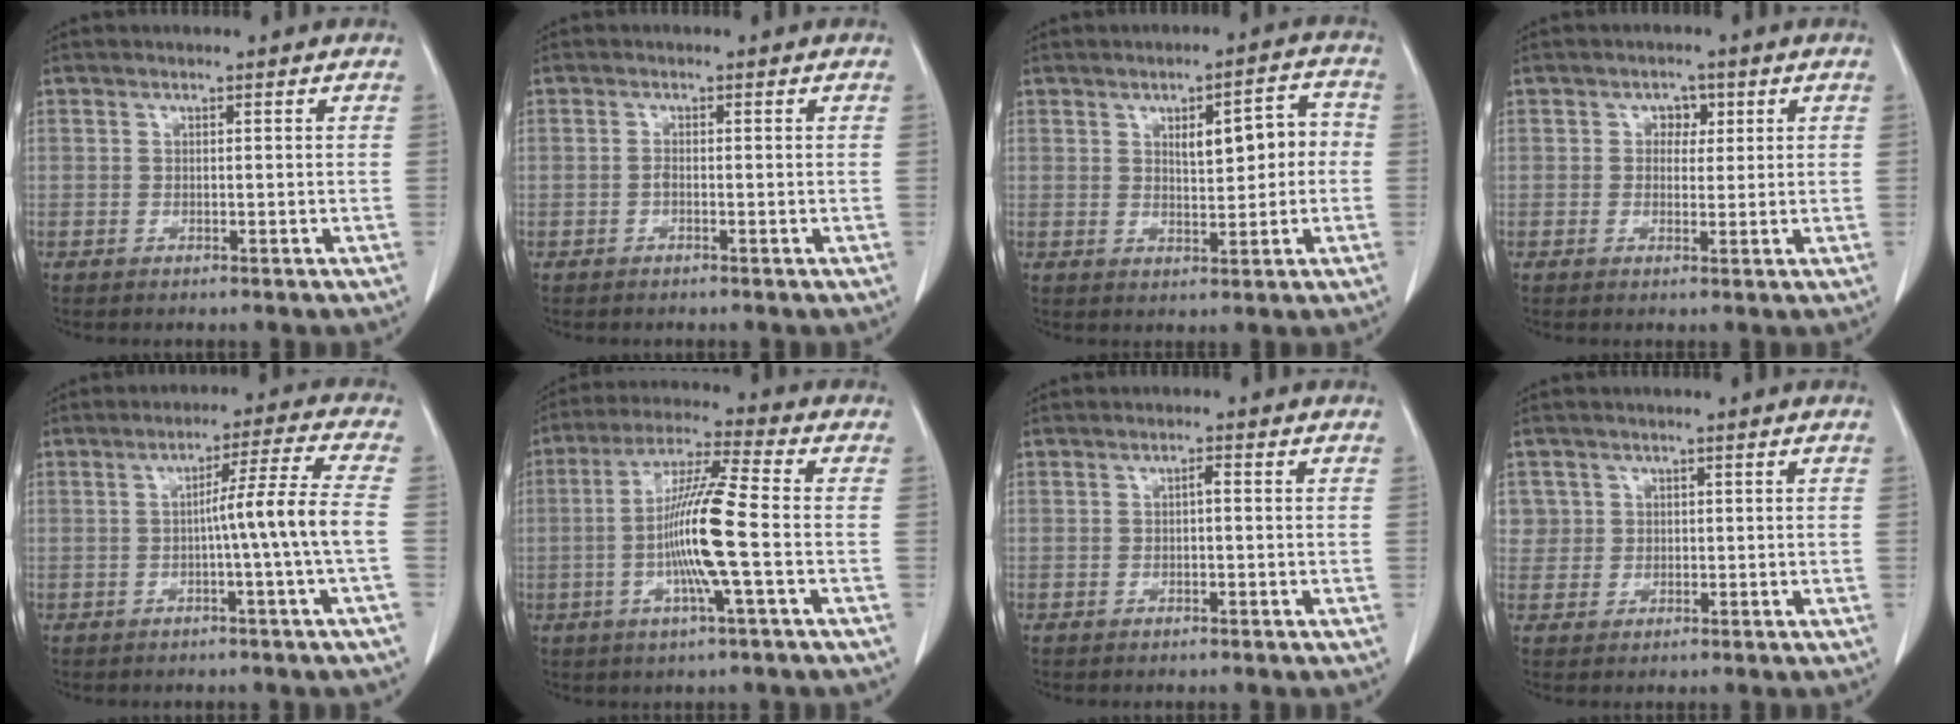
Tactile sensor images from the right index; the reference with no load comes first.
{"total": 0.7, "force": [-0.3, 0.2, 0.6], "torque": [-0.013, 0.001, -0.007]}
{"total": 7.0, "force": [0.7, 2.5, 6.5], "torque": [-0.090, 0.026, 0.016]}
{"total": 2.5, "force": [0.8, 1.9, 1.4], "torque": [-0.014, 0.005, 0.009]}
{"total": 7.7, "force": [-1.4, -2.0, 7.3], "torque": [-0.112, 0.011, -0.018]}
{"total": 12.0, "force": [-1.9, -0.4, 11.8], "torque": [-0.226, 0.000, -0.045]}
{"total": 0.9, "force": [0.0, 0.2, 0.8], "torque": [-0.014, 0.003, 0.000]}
{"total": 2.8, "force": [1.0, 2.6, -0.2], "torque": [0.023, 0.004, 0.014]}